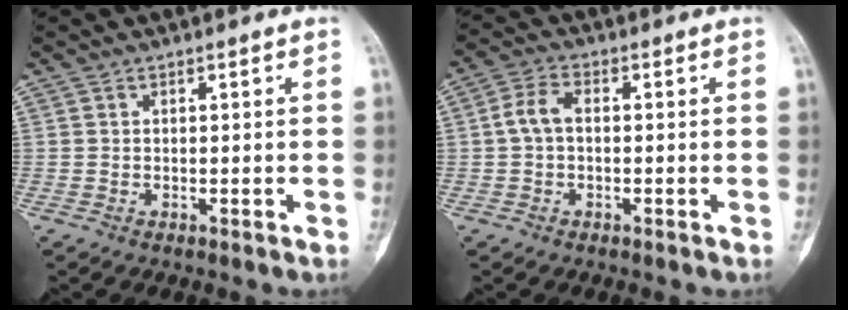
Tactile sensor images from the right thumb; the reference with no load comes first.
{"total": 4.6, "force": [-0.1, 2.8, 3.6], "torque": [-0.072, 0.015, -0.009]}